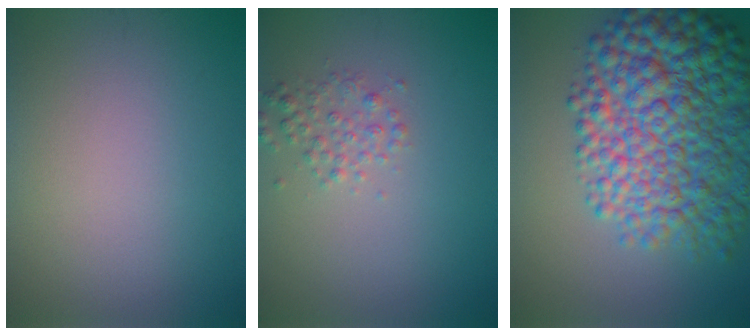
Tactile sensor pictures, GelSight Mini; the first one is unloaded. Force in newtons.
{"total": 1.8, "press": 1.8, "slide": 0.0}
{"total": 11.1, "press": 11.1, "slide": 0.3}